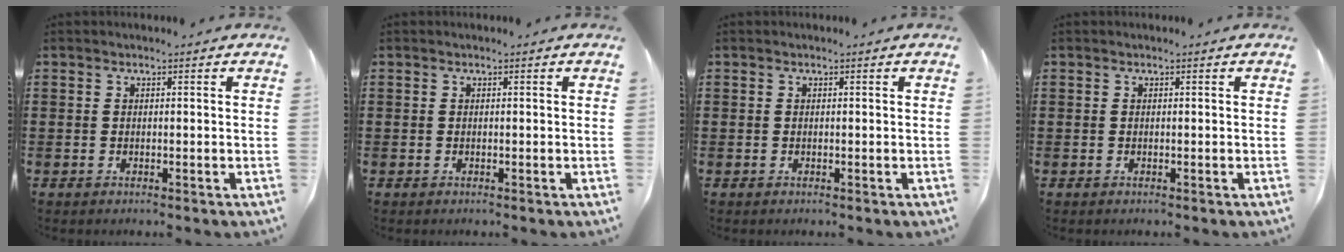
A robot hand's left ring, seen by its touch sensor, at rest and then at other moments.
{"total": 0.0}
{"total": 0.0}
{"total": 0.0}